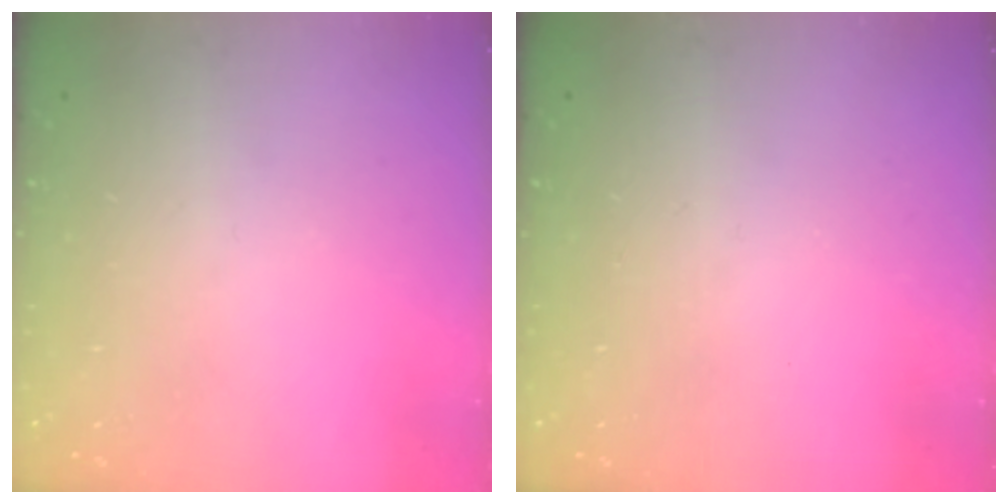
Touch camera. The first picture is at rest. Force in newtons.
{"total": 0.0}